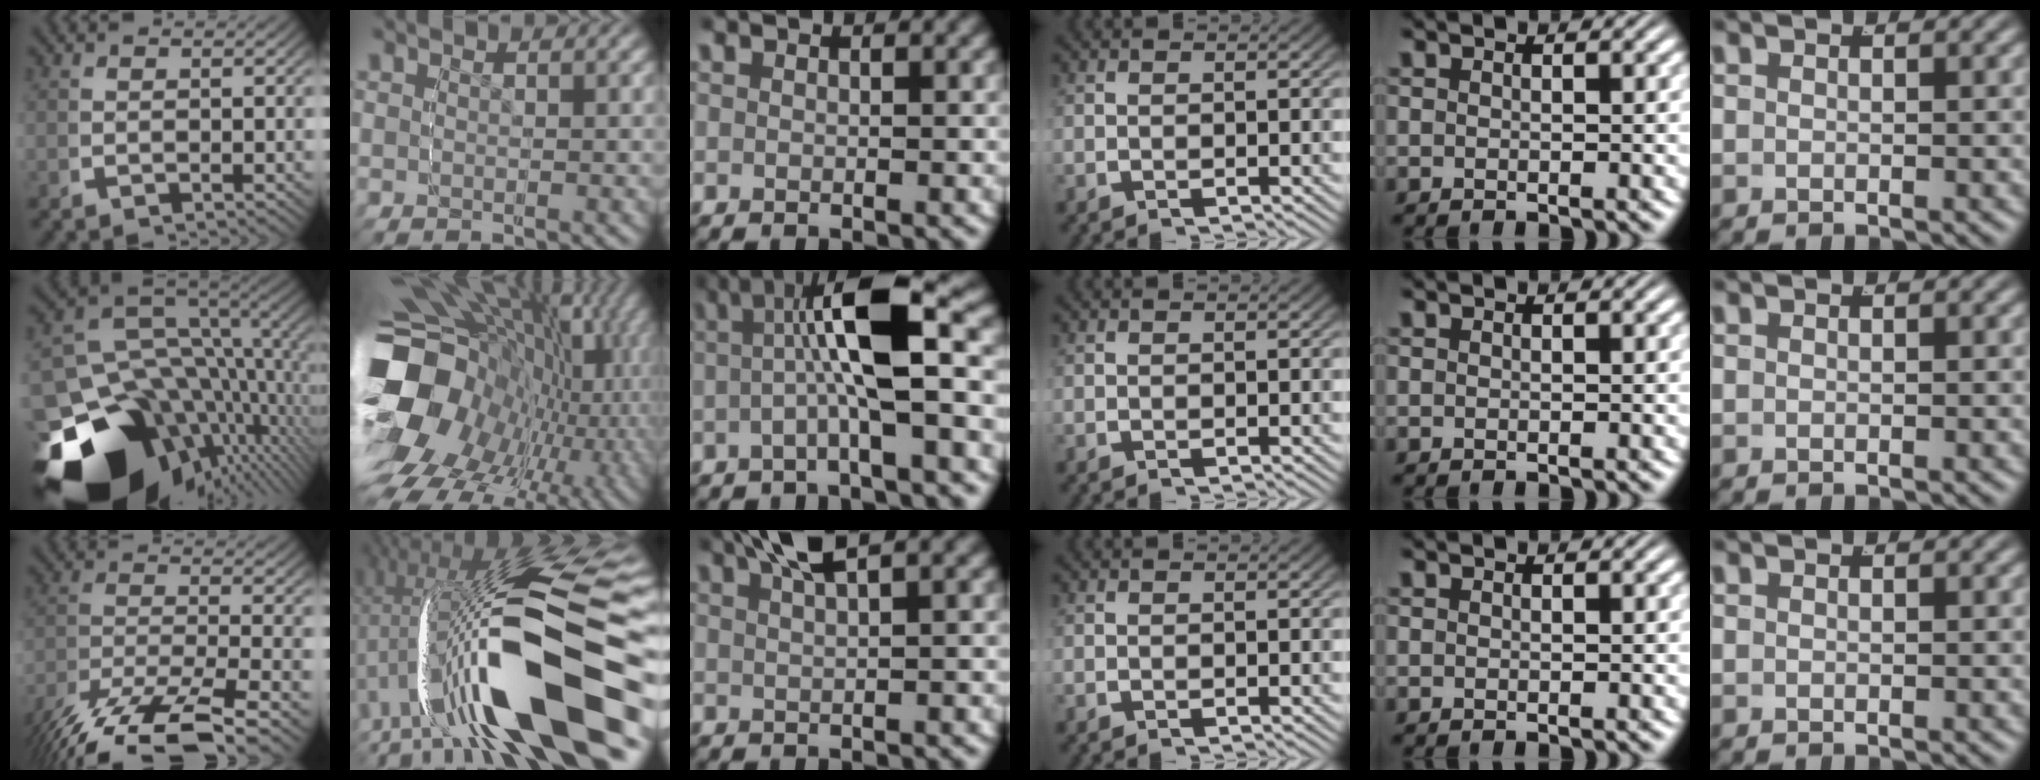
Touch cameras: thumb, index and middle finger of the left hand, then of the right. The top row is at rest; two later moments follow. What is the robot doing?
{"motion": "grasp_and_lifting", "object": "button"}